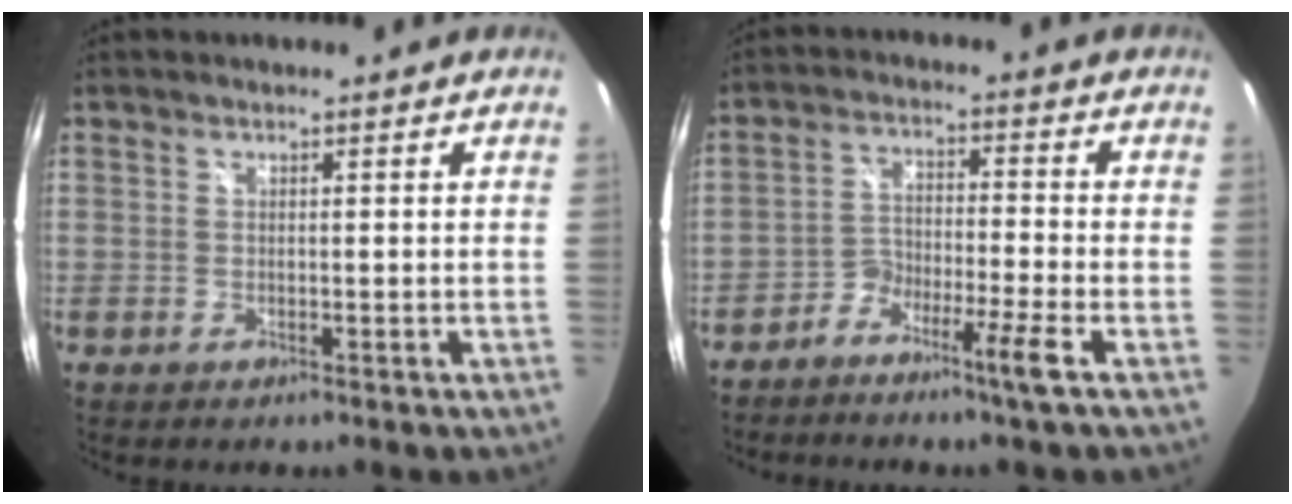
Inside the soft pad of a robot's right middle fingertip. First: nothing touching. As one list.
[{"total": 5.2, "force": [-3.7, -0.5, 3.7], "torque": [-0.093, 0.004, -0.079]}]